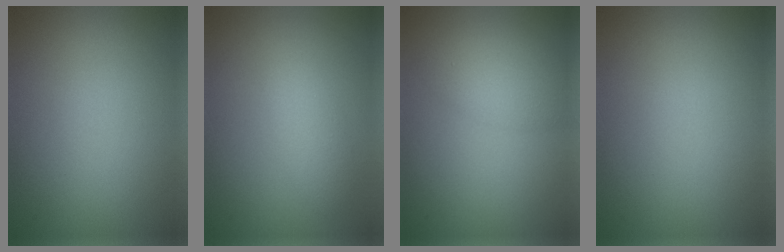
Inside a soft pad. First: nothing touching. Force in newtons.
{"total": 2.4, "press": 2.4, "slide": 0.0}
{"total": 3.0, "press": 3.0, "slide": 0.0}
{"total": 0.0}